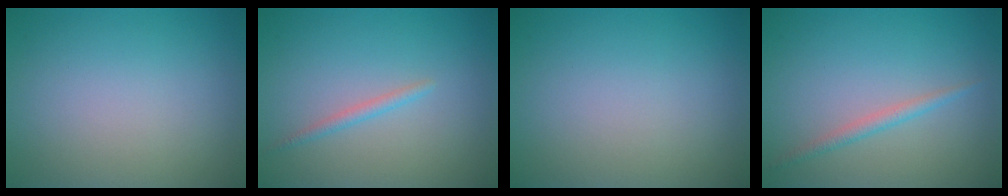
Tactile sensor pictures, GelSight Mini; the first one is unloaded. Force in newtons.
{"total": 1.1, "press": 1.1, "slide": 0.0}
{"total": 0.0}
{"total": 1.3, "press": 1.3, "slide": 0.0}